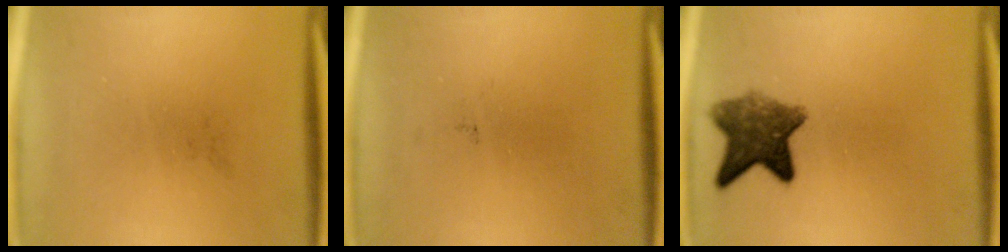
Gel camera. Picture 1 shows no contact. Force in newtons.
{"total": 0.0}
{"total": 7.5}